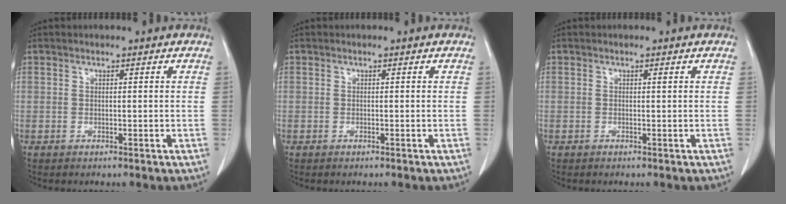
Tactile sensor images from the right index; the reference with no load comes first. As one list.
[{"total": 0.0}, {"total": 0.0}]